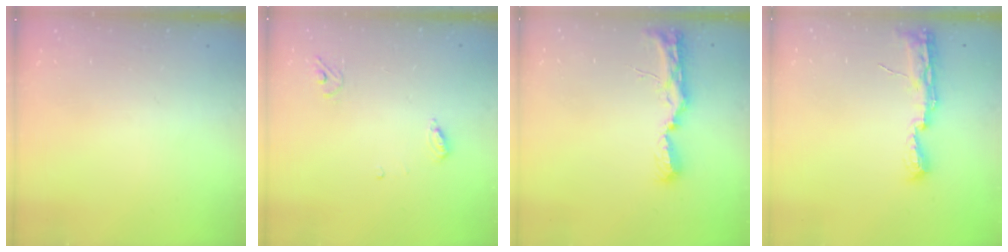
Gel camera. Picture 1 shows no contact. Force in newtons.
{"total": 3.6, "press": 3.6, "slide": 0.3}
{"total": 8.3, "press": 8.2, "slide": 0.8}
{"total": 8.0, "press": 8.0, "slide": 0.7}